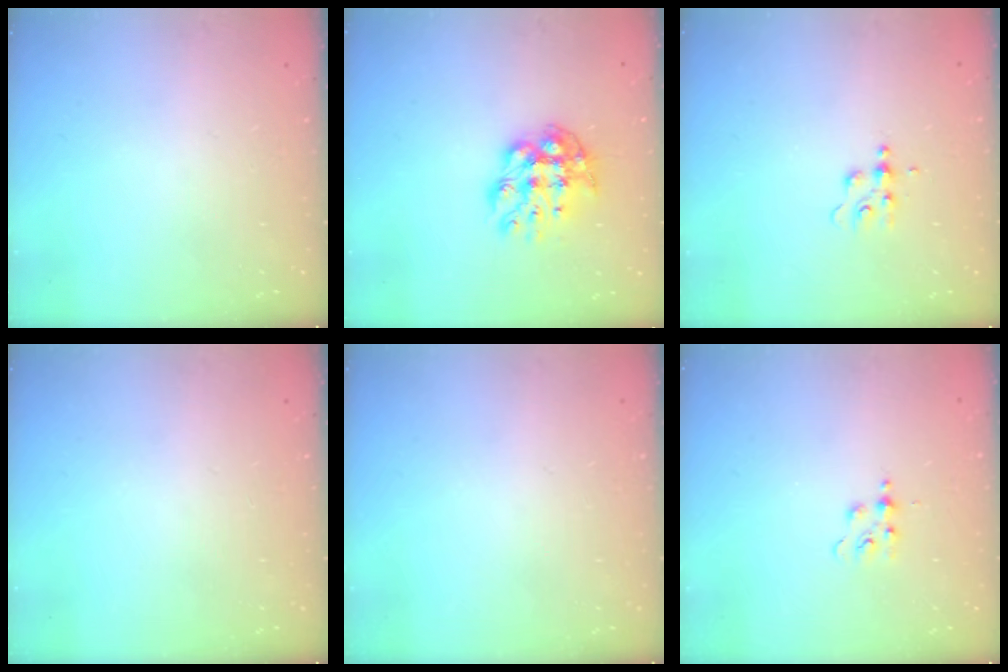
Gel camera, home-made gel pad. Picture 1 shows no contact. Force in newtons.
{"total": 10.6, "press": 10.6, "slide": 0.6}
{"total": 4.4, "press": 4.3, "slide": 0.6}
{"total": 0.0}
{"total": 0.0}
{"total": 3.4, "press": 3.4, "slide": 0.4}